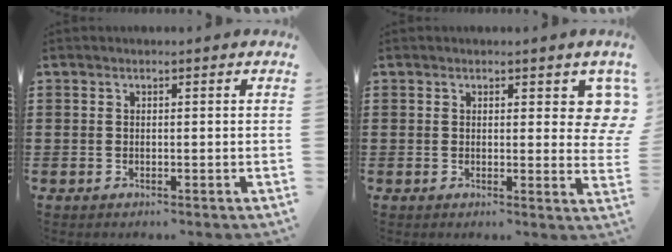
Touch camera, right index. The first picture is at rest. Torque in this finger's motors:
{"motor_torque": [0.04, 0.14, 0.24, 0.01]}